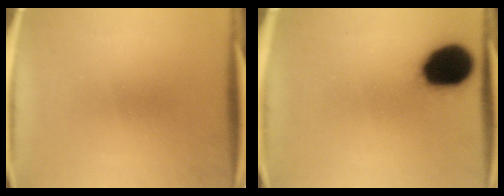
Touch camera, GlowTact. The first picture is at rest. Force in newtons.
{"total": 16.8}